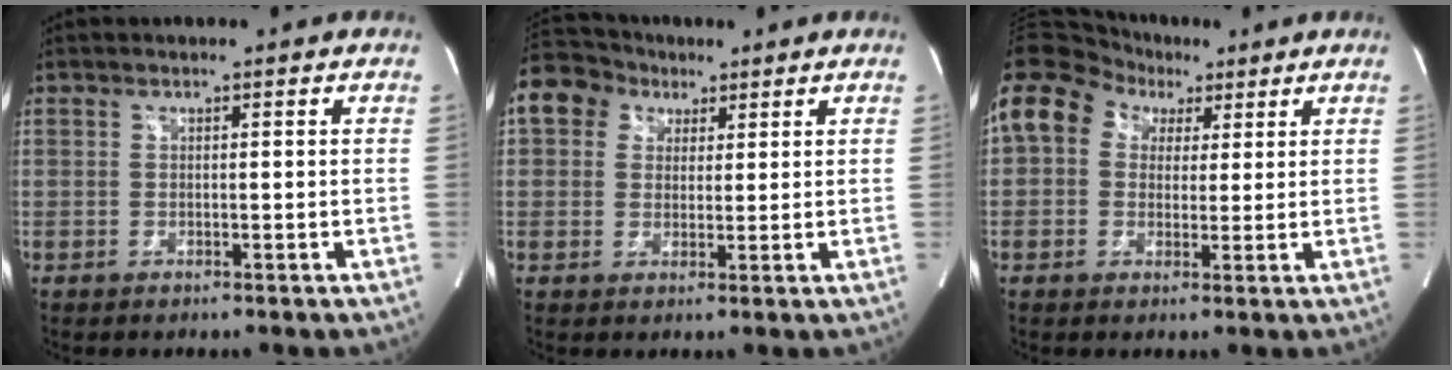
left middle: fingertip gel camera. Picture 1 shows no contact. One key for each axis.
{"total": 13.0, "fx": 5.9, "fy": 10.5, "fz": 4.9, "tx": -0.140, "ty": 0.060, "tz": 0.106}
{"total": 9.9, "fx": 3.6, "fy": 7.8, "fz": 4.9, "tx": -0.102, "ty": 0.048, "tz": 0.061}